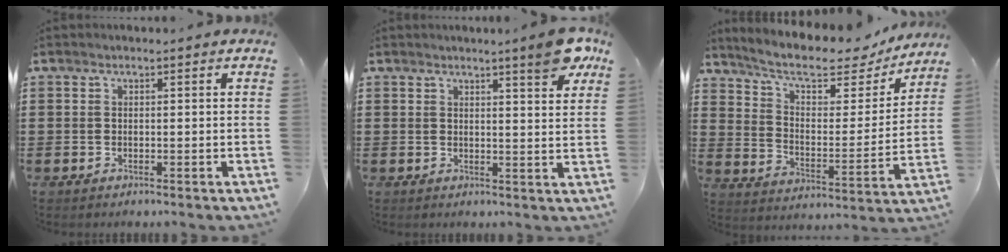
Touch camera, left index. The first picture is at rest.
{"total": 6.5, "force": [5.0, 0.4, 4.1], "torque": [-0.062, -0.021, 0.083]}
{"total": 8.0, "force": [6.5, 2.4, 4.0], "torque": [-0.091, -0.041, 0.107]}